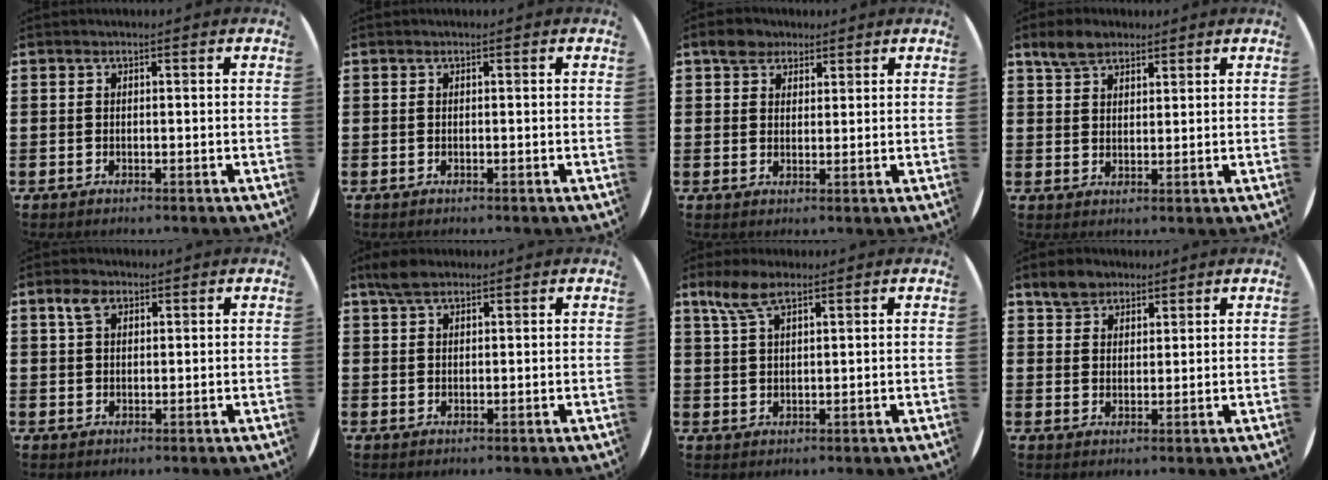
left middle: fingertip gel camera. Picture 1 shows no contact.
{"total": 0.0}
{"total": 3.0, "force": [2.3, 1.9, 0.3], "torque": [-0.004, 0.009, 0.043]}
{"total": 4.2, "force": [3.5, 2.0, 1.1], "torque": [-0.022, 0.000, 0.066]}
{"total": 2.9, "force": [1.9, 1.7, 1.4], "torque": [-0.024, 0.004, 0.033]}
{"total": 3.4, "force": [2.6, 1.4, 1.7], "torque": [-0.030, 0.005, 0.046]}
{"total": 5.3, "force": [3.5, 1.9, 3.5], "torque": [-0.077, 0.004, 0.063]}
{"total": 3.7, "force": [3.1, 2.1, 0.3], "torque": [-0.008, 0.006, 0.059]}